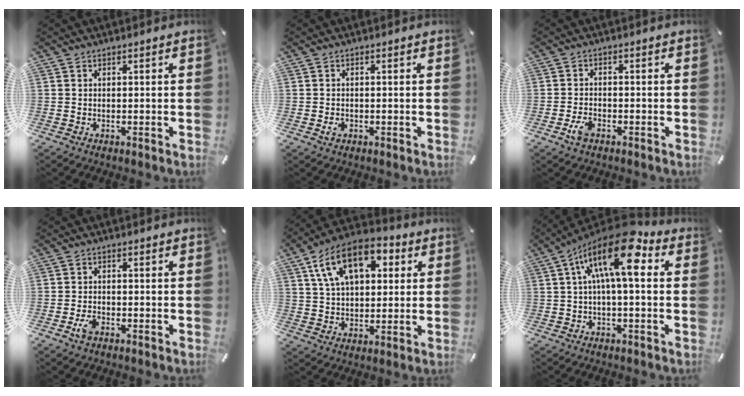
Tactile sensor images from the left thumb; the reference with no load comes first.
{"total": 1.3, "force": [-0.5, 0.9, 0.9], "torque": [-0.017, 0.001, -0.009]}
{"total": 3.4, "force": [-1.8, 1.9, 2.1], "torque": [-0.058, 0.000, -0.036]}
{"total": 2.8, "force": [-1.5, 1.6, 1.8], "torque": [-0.046, 0.000, -0.030]}
{"total": 14.8, "force": [6.4, 9.0, 9.8], "torque": [-0.177, -0.001, 0.116]}
{"total": 15.9, "force": [4.5, 5.7, 14.2], "torque": [-0.250, -0.020, 0.073]}